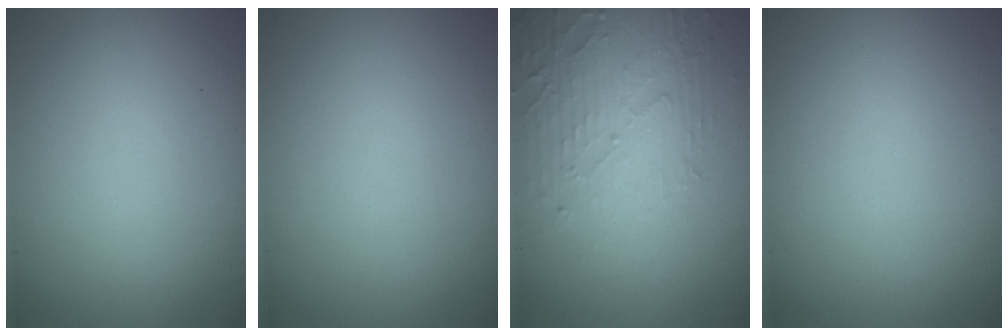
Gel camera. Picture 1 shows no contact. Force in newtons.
{"total": 0.0}
{"total": 5.0, "press": 3.3, "slide": 3.8}
{"total": 0.0}